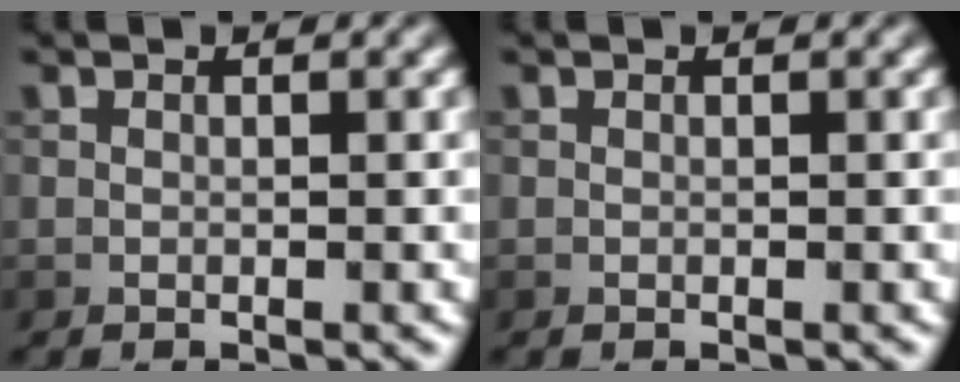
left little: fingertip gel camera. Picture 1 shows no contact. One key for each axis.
{"total": 0.0}